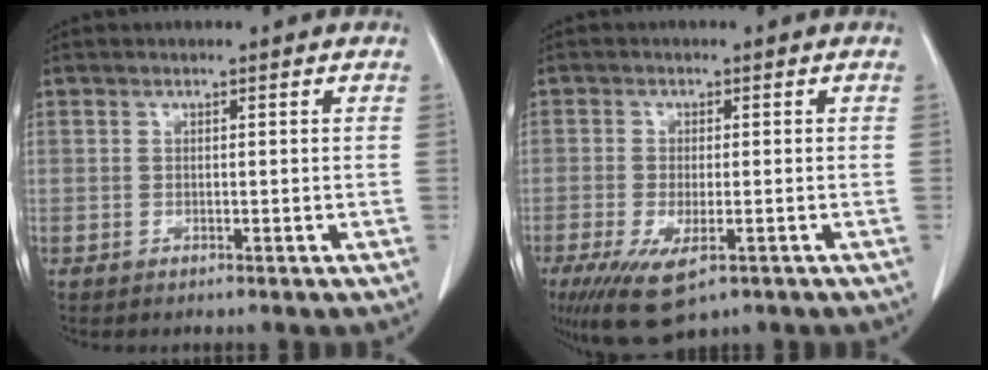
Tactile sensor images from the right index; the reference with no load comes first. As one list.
[{"total": 8.3, "force": [-4.5, 2.8, 6.4], "torque": [-0.114, -0.023, -0.069]}]